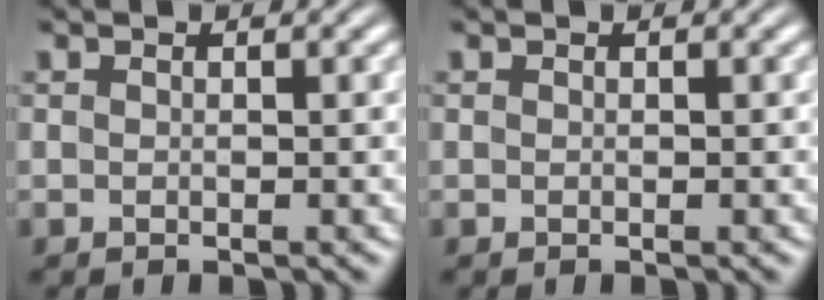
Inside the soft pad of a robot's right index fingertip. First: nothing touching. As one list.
[{"total": 0.0}]